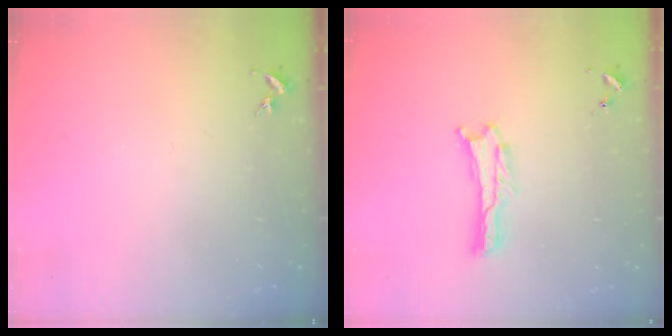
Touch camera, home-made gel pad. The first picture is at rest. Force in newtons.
{"total": 0.0}